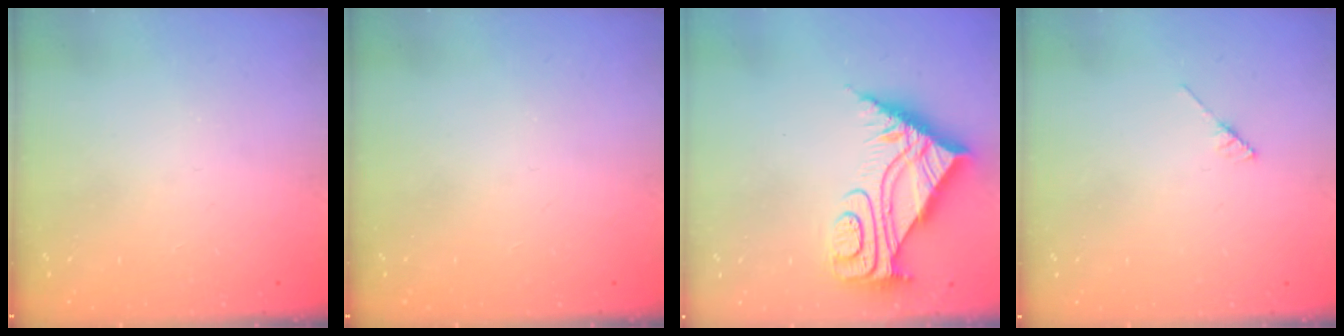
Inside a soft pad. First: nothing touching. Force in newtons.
{"total": 0.0}
{"total": 10.9, "press": 10.8, "slide": 1.0}
{"total": 2.2, "press": 2.2, "slide": 0.2}